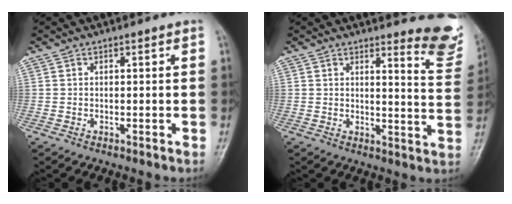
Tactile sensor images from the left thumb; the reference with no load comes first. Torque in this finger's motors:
{"motor_torque": [0.10, -0.08, -0.37, -0.44, 0.05]}